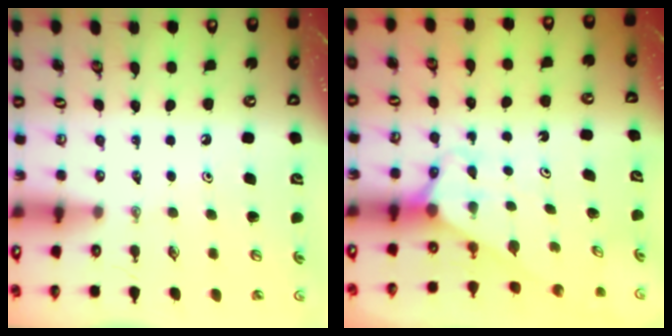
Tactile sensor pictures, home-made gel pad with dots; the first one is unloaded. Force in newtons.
{"total": 2.7, "press": 2.7, "slide": 0.2}